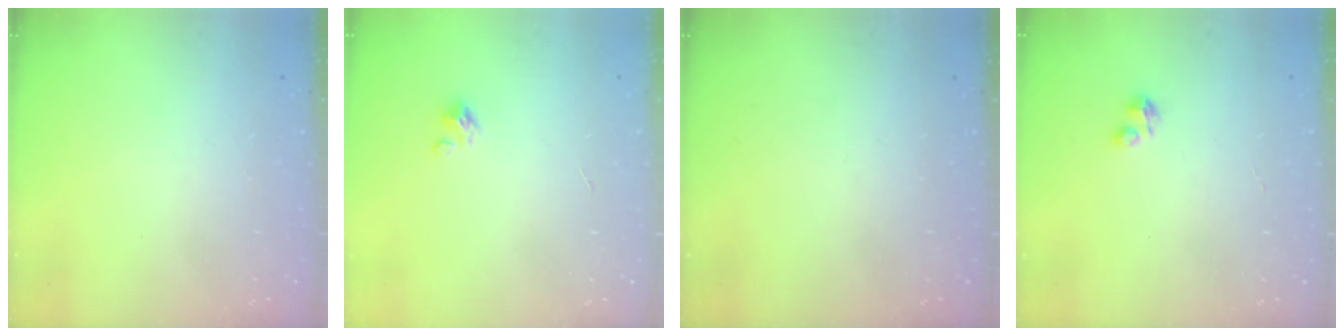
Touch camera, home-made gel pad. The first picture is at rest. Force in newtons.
{"total": 1.5, "press": 1.5, "slide": 0.1}
{"total": 0.0}
{"total": 1.8, "press": 1.8, "slide": 0.4}